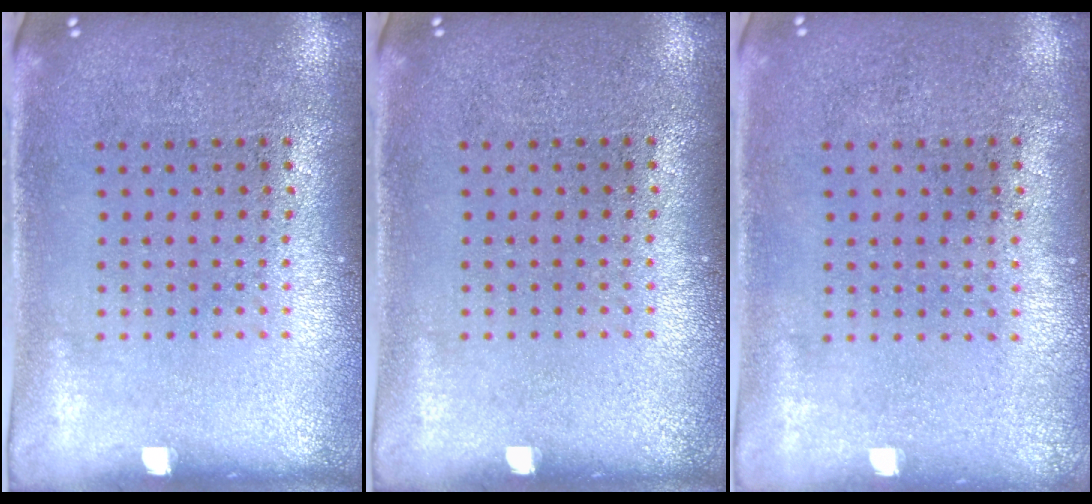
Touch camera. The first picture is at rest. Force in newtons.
{"total": 0.0}
{"total": 0.0}